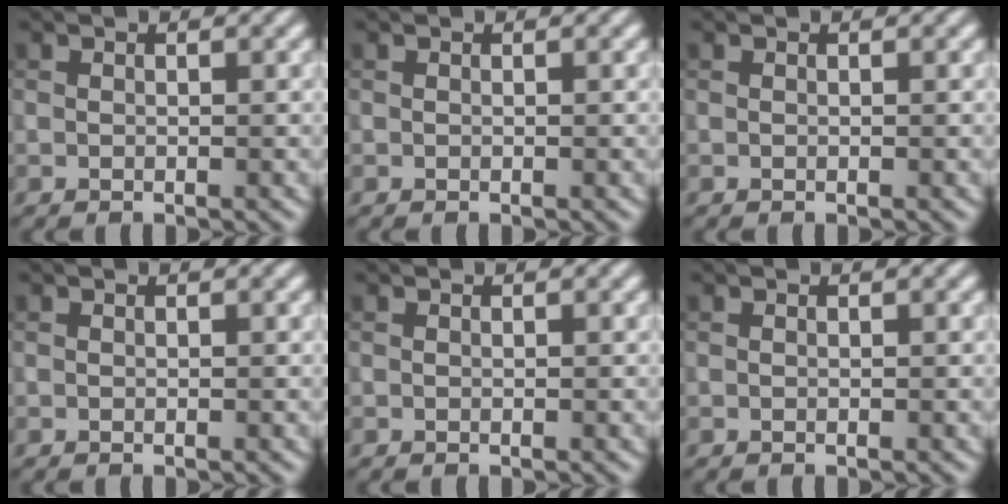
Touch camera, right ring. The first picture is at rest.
{"total": 0.0}
{"total": 0.0}
{"total": 0.0}
{"total": 0.0}
{"total": 0.0}